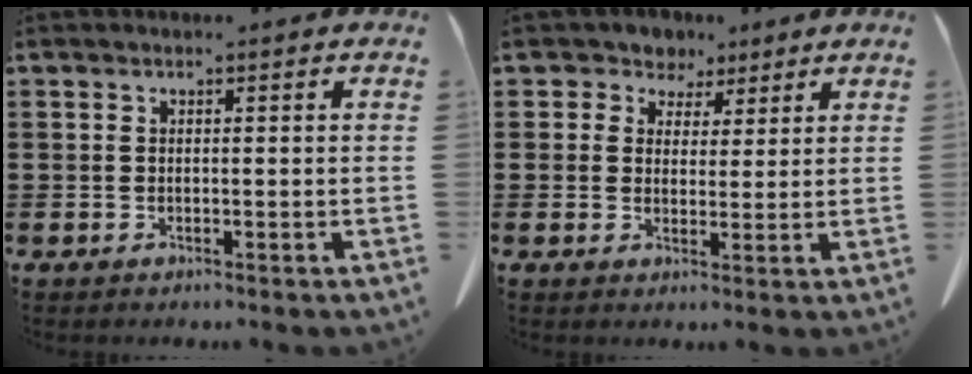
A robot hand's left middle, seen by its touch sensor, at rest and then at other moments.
{"total": 3.7, "force": [2.4, 2.7, -0.1], "torque": [-0.021, 0.004, 0.042]}